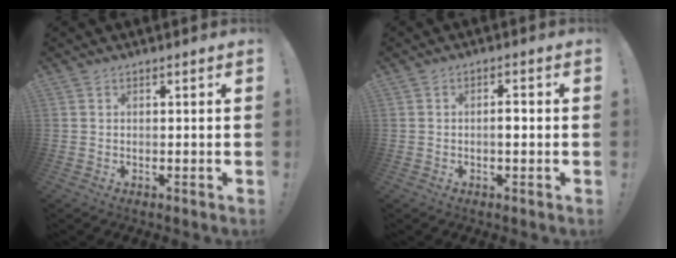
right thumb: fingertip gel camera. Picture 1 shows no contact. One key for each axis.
{"total": 2.6, "fx": -0.5, "fy": 0.6, "fz": 2.5, "tx": -0.029, "ty": -0.001, "tz": -0.014}